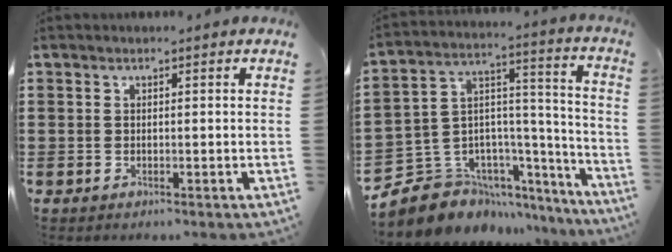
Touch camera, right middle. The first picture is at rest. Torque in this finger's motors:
{"motor_torque": [1.46, -0.61, 0.12, 0.06]}